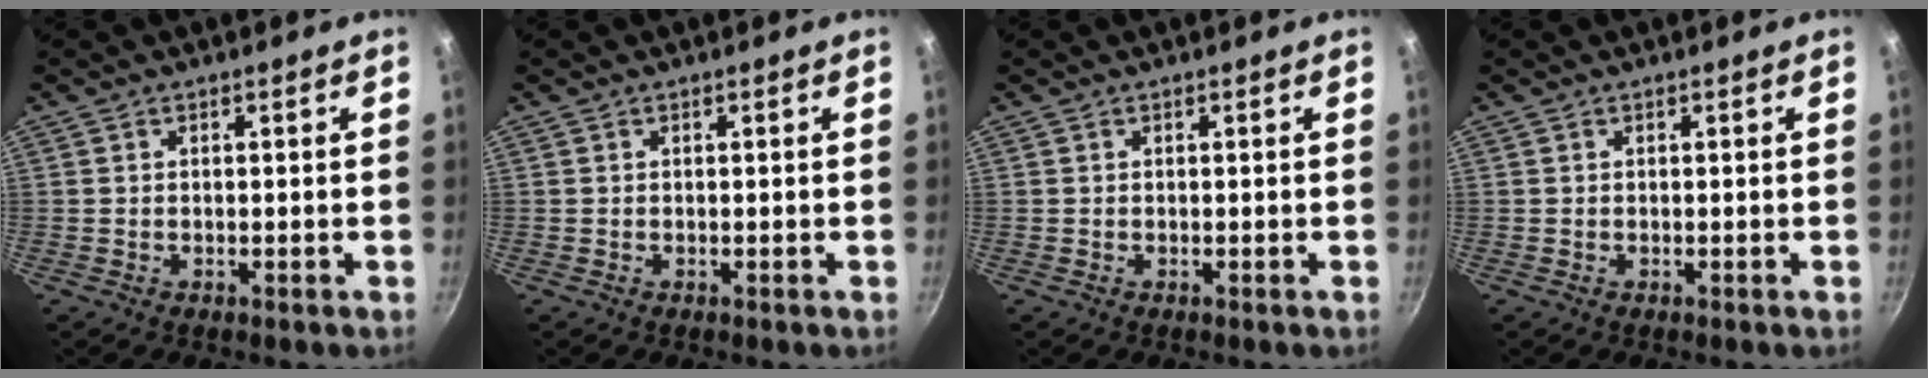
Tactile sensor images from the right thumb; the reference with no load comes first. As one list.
[{"total": 0.0}, {"total": 0.0}, {"total": 0.0}]